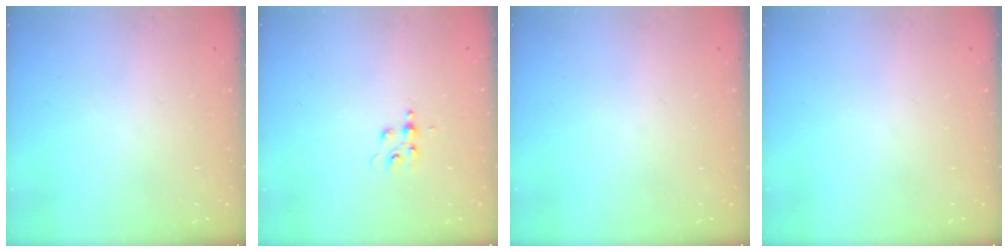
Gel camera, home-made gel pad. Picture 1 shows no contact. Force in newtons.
{"total": 4.0, "press": 4.0, "slide": 0.6}
{"total": 0.0}
{"total": 0.0}